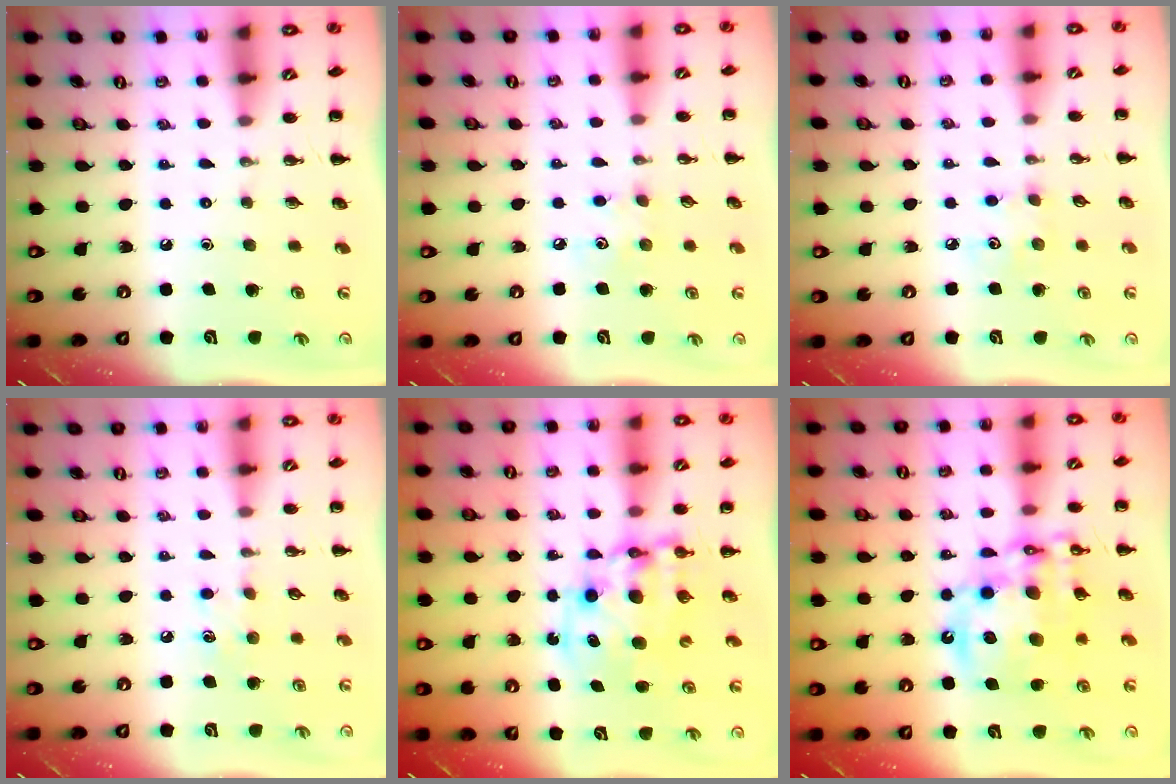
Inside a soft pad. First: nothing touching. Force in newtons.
{"total": 4.8, "press": 4.7, "slide": 1.2}
{"total": 3.9, "press": 3.8, "slide": 0.6}
{"total": 6.5, "press": 6.3, "slide": 1.7}
{"total": 10.7, "press": 10.3, "slide": 2.9}
{"total": 17.5, "press": 17.0, "slide": 3.8}